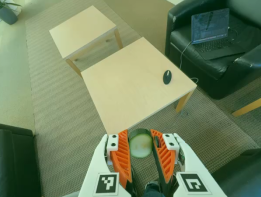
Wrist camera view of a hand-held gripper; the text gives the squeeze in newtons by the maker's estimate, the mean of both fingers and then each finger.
{"total": 12.3, "left": 12.3, "right": 12.2}